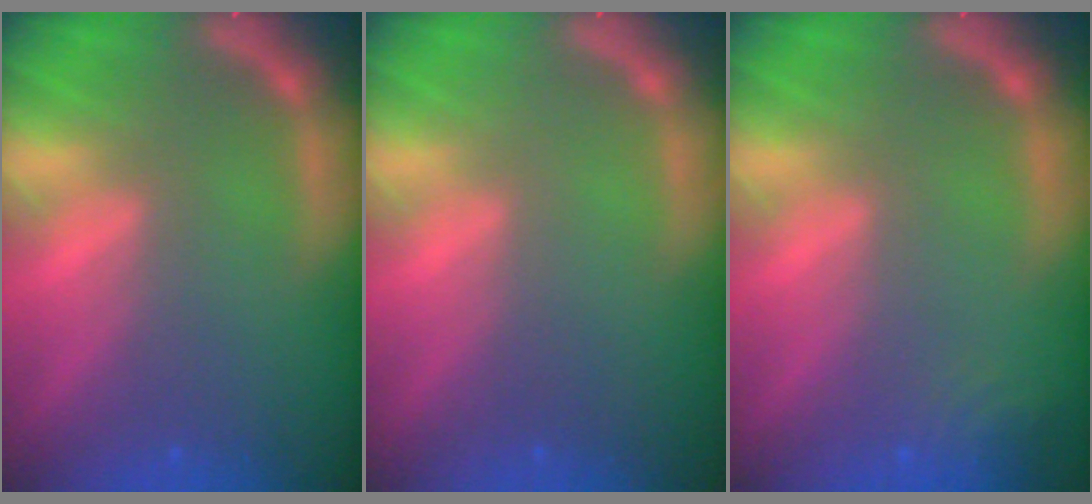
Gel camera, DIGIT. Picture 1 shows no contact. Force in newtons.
{"total": 0.0}
{"total": 2.4}